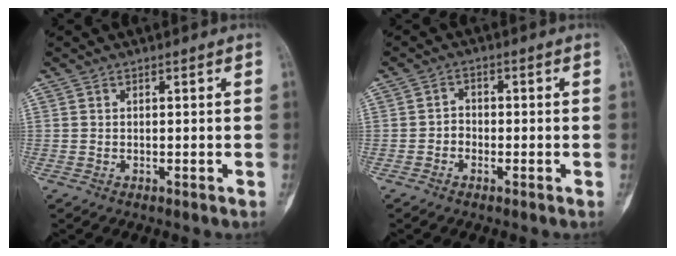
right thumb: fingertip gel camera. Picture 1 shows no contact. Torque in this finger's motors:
{"motor_torque": [2.47, 2.54, -0.26, -0.38, 0.02]}